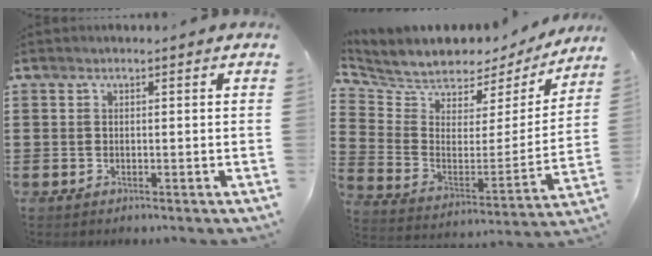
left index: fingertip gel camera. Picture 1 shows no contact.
{"total": 5.6, "force": [5.4, 1.6, 0.0], "torque": [-0.043, -0.049, 0.090]}